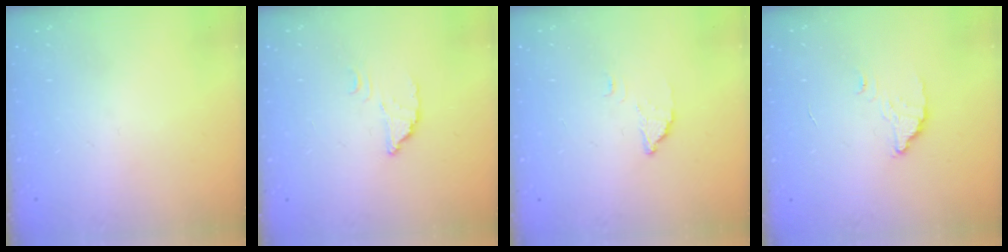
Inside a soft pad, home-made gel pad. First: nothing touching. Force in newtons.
{"total": 2.5, "press": 2.5, "slide": 0.2}
{"total": 3.0, "press": 3.0, "slide": 0.1}
{"total": 2.6, "press": 2.6, "slide": 0.1}